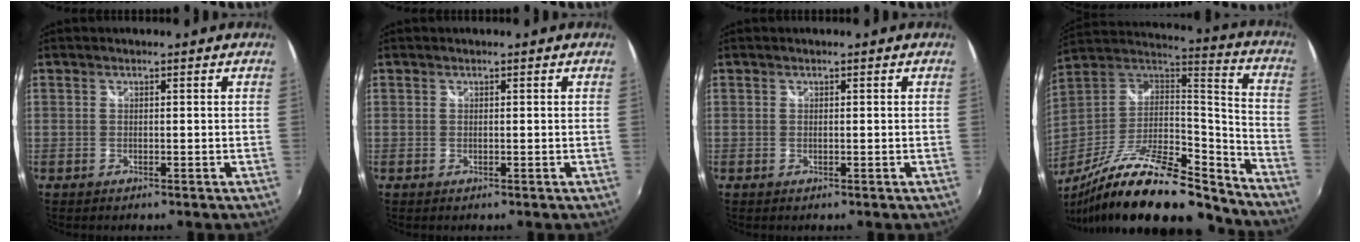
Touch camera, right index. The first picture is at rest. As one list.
[{"total": 0.0}, {"total": 0.0}, {"total": 26.4, "force": [-19.5, 7.5, 16.3], "torque": [-0.277, -0.027, -0.320]}]